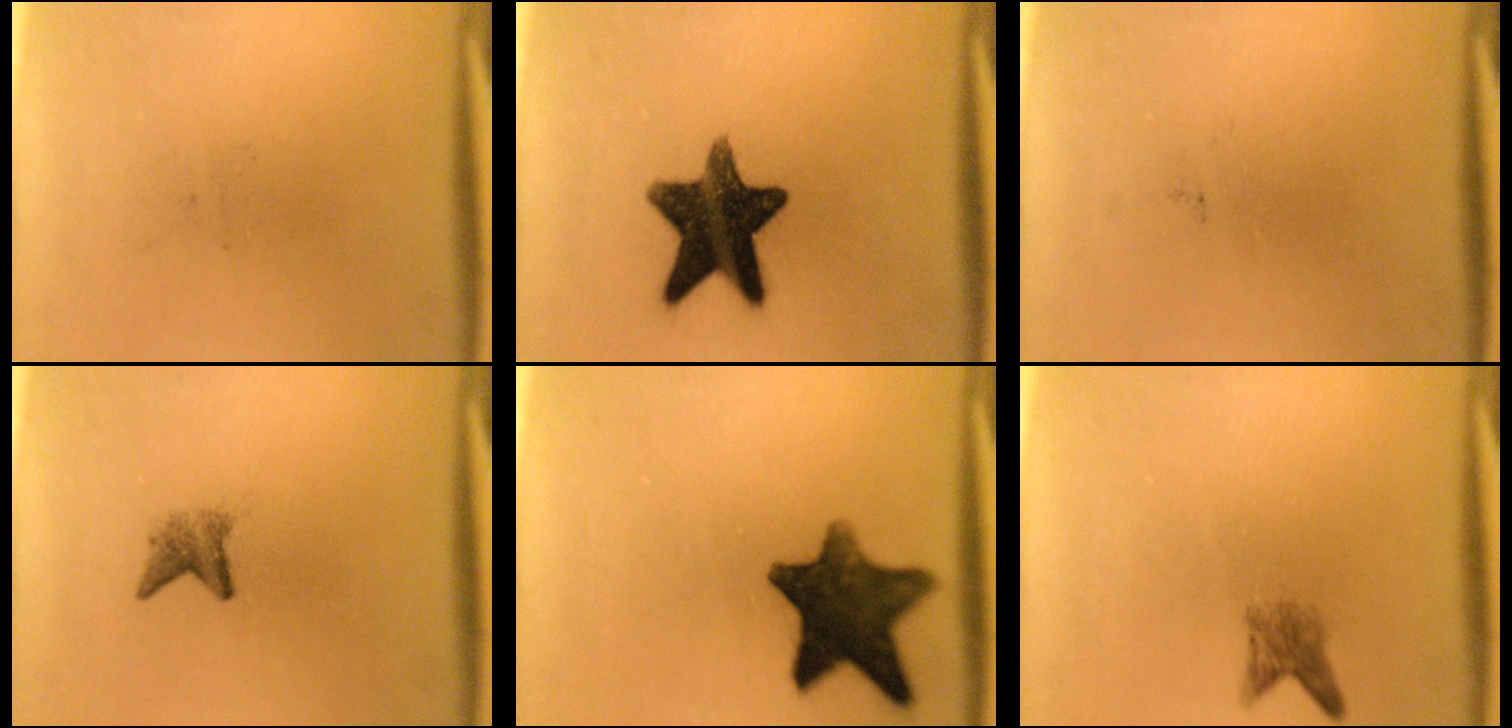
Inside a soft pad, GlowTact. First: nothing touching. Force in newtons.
{"total": 14.2}
{"total": 0.0}
{"total": 2.0}
{"total": 12.5}
{"total": 2.3}